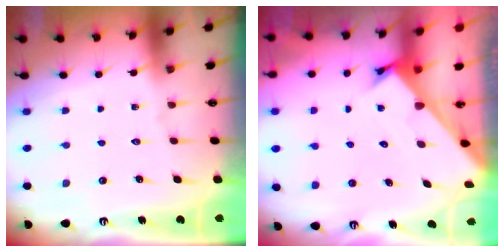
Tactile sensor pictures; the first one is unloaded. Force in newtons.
{"total": 2.4, "press": 2.3, "slide": 0.3}